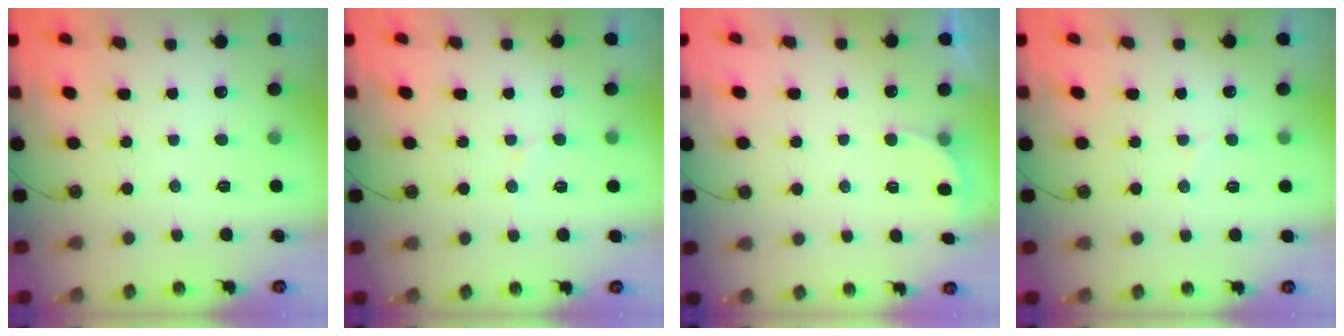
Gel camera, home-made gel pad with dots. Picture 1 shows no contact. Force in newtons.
{"total": 6.1, "press": 6.1, "slide": 0.4}
{"total": 2.4, "press": 2.2, "slide": 1.0}
{"total": 4.0, "press": 3.9, "slide": 1.0}